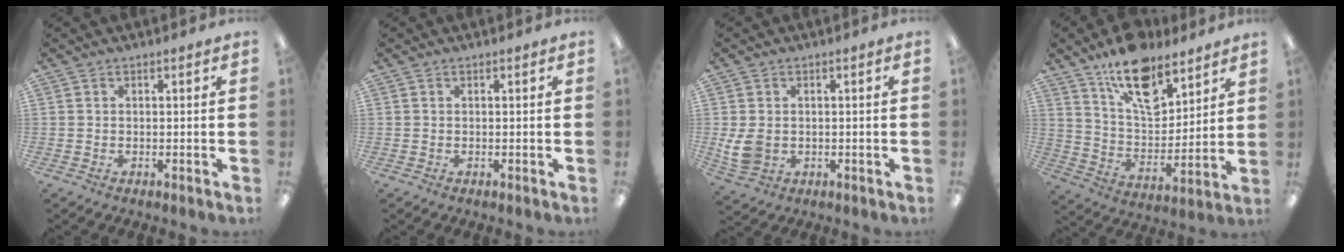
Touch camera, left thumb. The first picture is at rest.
{"total": 0.0}
{"total": 6.0, "force": [0.4, 4.8, 3.6], "torque": [-0.077, 0.003, 0.010]}
{"total": 16.4, "force": [11.7, 7.7, 8.6], "torque": [-0.137, -0.066, 0.206]}